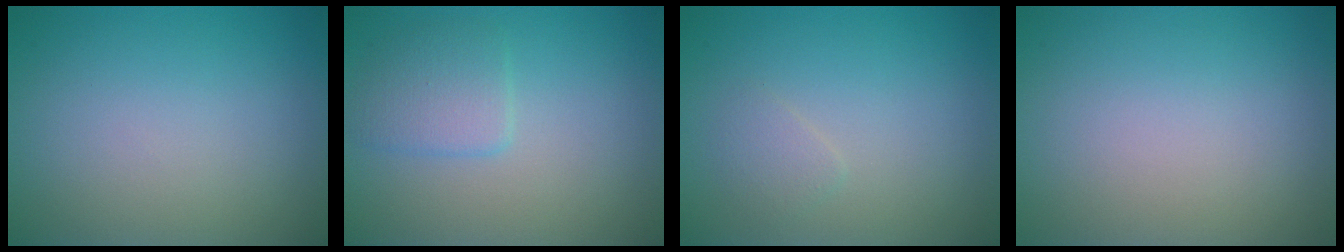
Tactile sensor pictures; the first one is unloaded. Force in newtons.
{"total": 2.4, "press": 2.4, "slide": 0.2}
{"total": 1.0, "press": 1.0, "slide": 0.0}
{"total": 0.0}